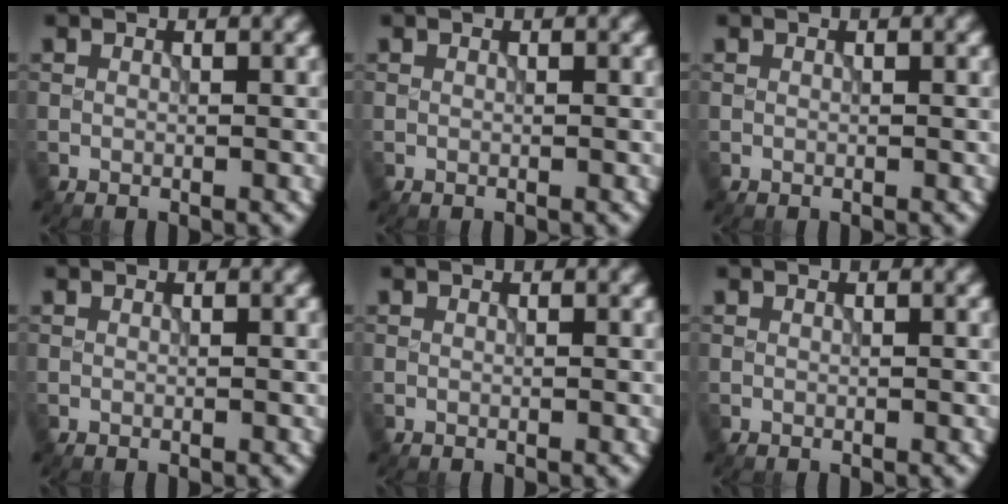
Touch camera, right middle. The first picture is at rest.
{"total": 0.0}
{"total": 0.0}
{"total": 0.0}
{"total": 0.0}
{"total": 0.0}